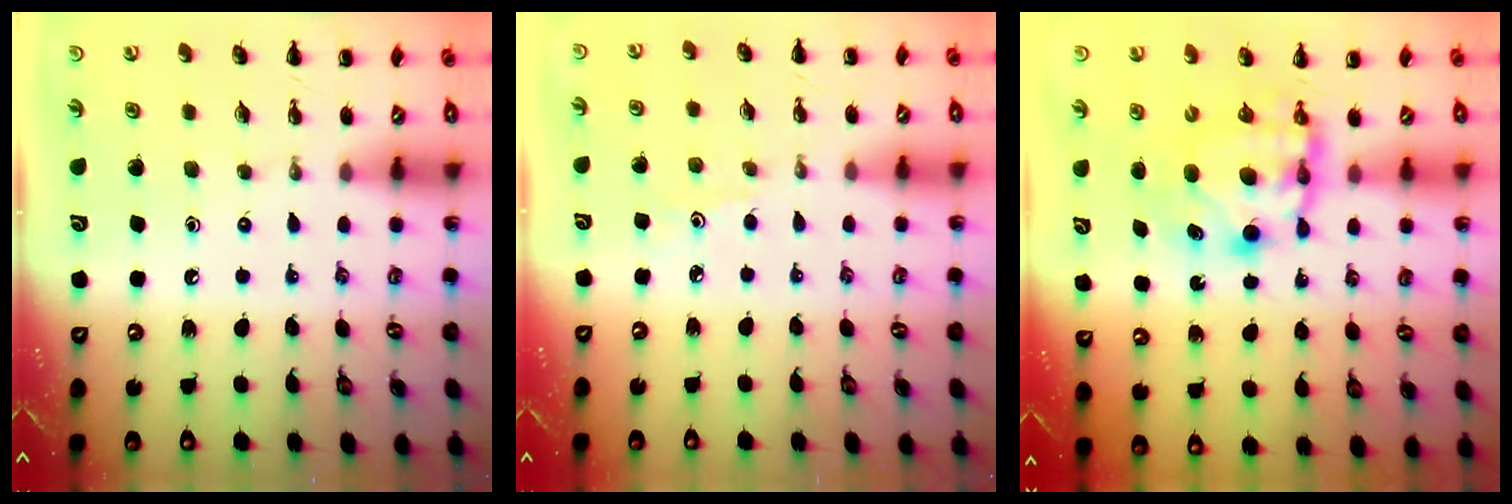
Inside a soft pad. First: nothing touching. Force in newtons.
{"total": 2.5, "press": 2.4, "slide": 0.8}
{"total": 9.9, "press": 9.8, "slide": 1.4}